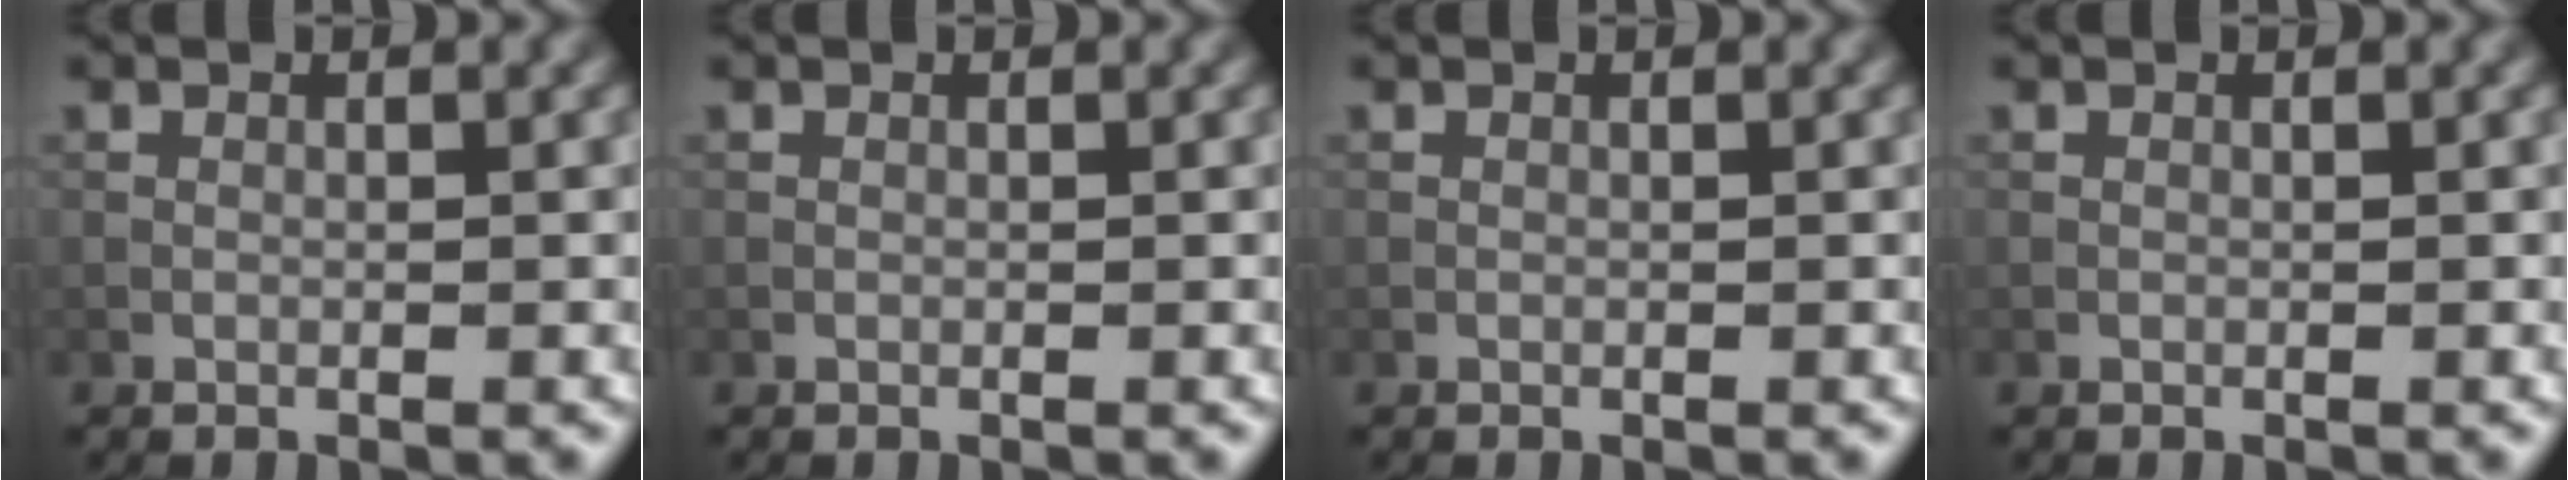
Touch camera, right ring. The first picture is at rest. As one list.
[{"total": 0.0}, {"total": 0.0}, {"total": 0.0}]